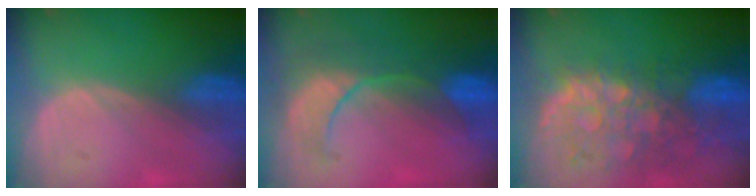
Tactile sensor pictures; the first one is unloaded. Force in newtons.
{"total": 8.5, "press": 8.4, "slide": 1.4}
{"total": 12.0, "press": 10.0, "slide": 6.7}